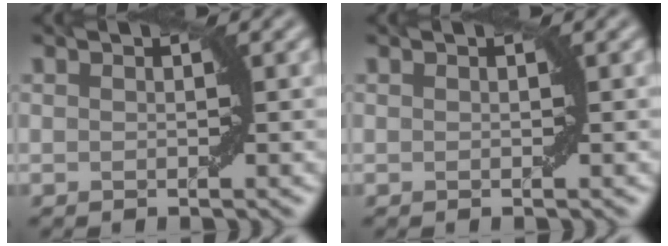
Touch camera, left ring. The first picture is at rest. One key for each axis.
{"total": 0.0}